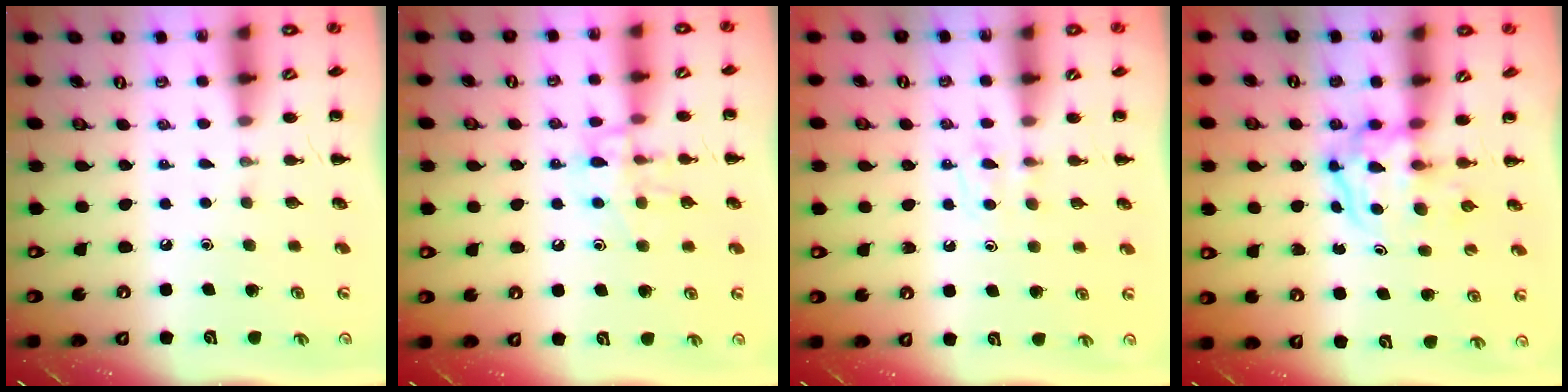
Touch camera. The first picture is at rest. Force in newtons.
{"total": 11.0, "press": 11.0, "slide": 0.8}
{"total": 4.0, "press": 3.6, "slide": 1.7}
{"total": 3.8, "press": 3.7, "slide": 0.4}